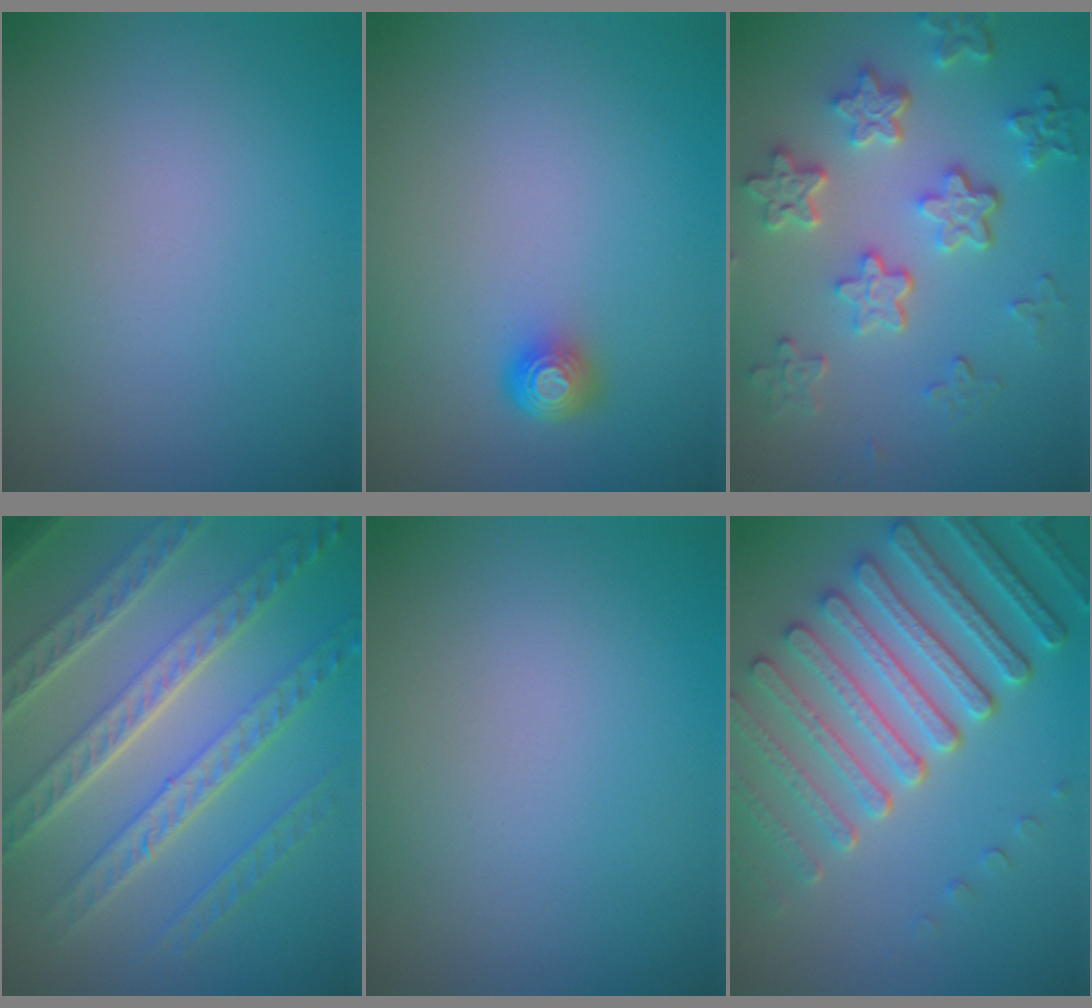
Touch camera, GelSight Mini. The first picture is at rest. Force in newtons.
{"total": 1.7, "press": 1.3, "slide": 1.2}
{"total": 5.7, "press": 4.3, "slide": 3.7}
{"total": 8.0, "press": 5.6, "slide": 5.8}
{"total": 0.0}
{"total": 6.7, "press": 5.6, "slide": 3.6}